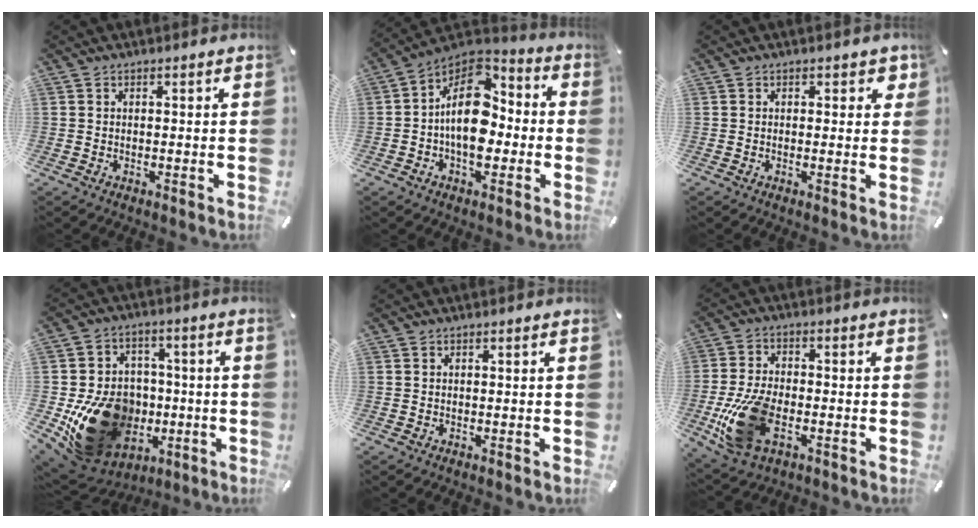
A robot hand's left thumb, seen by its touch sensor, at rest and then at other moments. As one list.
[{"total": 16.5, "force": [-1.5, 10.7, 12.5], "torque": [-0.220, 0.003, -0.030]}, {"total": 1.7, "force": [0.5, 1.1, 1.2], "torque": [-0.001, -0.005, 0.003]}, {"total": 20.8, "force": [-5.0, 16.7, 11.3], "torque": [-0.194, 0.020, -0.062]}, {"total": 0.0}, {"total": 14.9, "force": [-4.4, 8.8, 11.2], "torque": [-0.247, -0.001, -0.076]}]